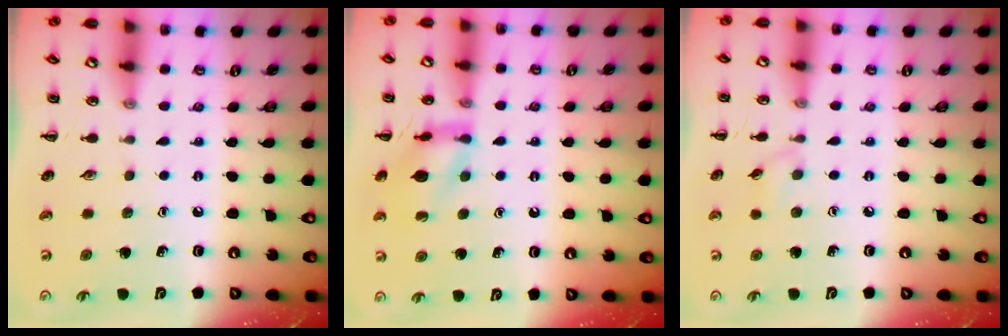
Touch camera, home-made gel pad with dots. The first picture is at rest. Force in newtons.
{"total": 12.5, "press": 12.5, "slide": 0.9}
{"total": 3.1, "press": 2.9, "slide": 1.1}